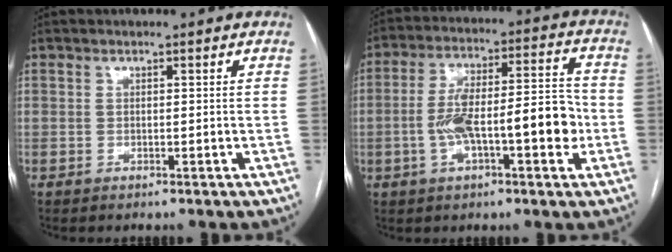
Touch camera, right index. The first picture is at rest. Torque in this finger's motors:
{"motor_torque": [0.49, -0.03, 0.86, 0.14]}